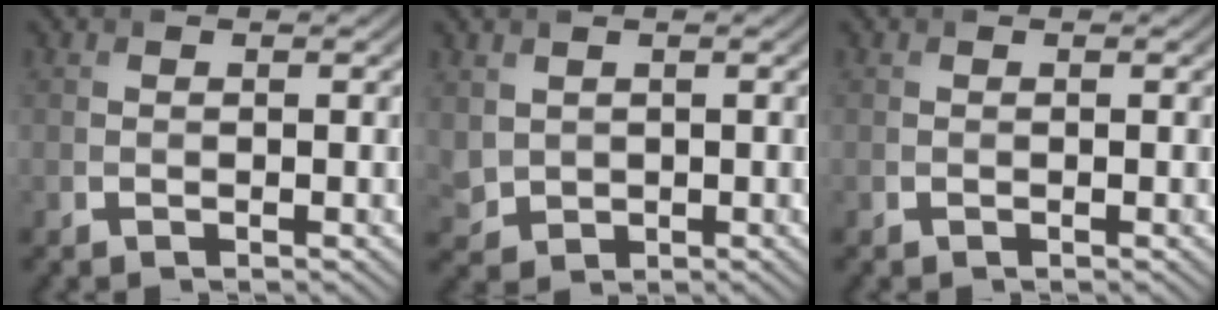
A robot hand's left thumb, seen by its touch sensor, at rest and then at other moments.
{"total": 2.7, "force": [1.2, 2.2, 1.2], "torque": [-0.045, -0.007, 0.029]}
{"total": 0.0}